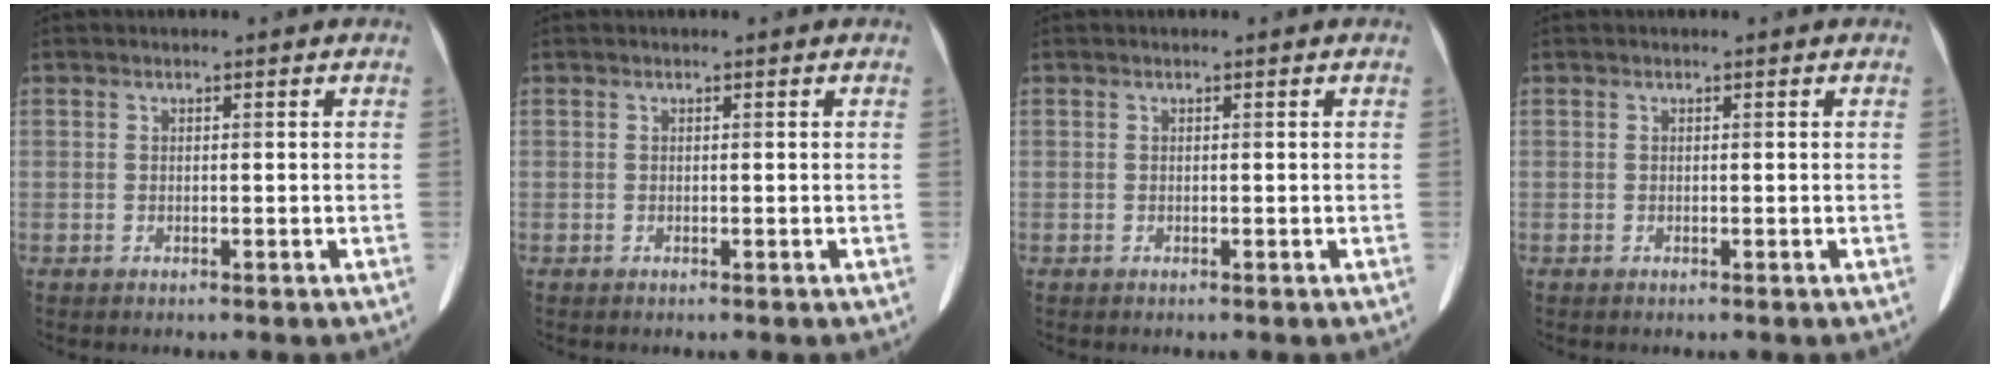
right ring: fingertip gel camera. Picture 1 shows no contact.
{"total": 0.0}
{"total": 0.0}
{"total": 0.0}